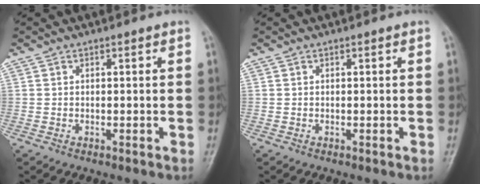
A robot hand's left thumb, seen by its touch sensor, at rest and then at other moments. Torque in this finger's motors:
{"motor_torque": [-0.05, 0.05, 0.00, 0.00, 0.00]}